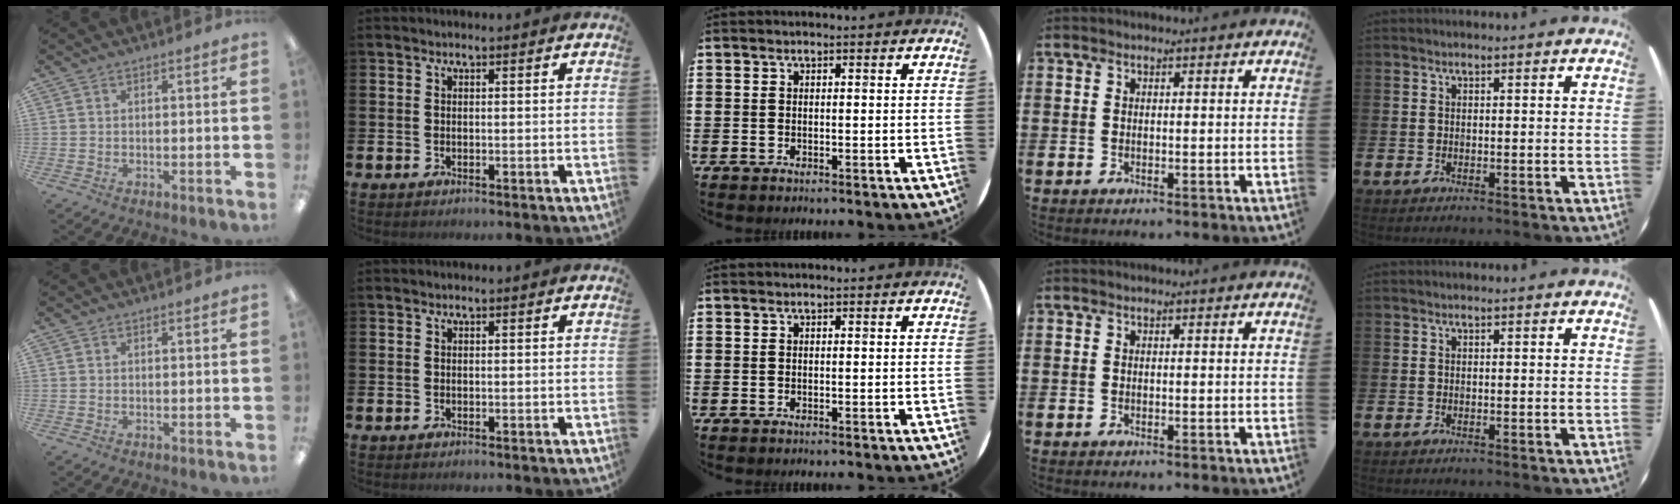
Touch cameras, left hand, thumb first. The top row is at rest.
{}